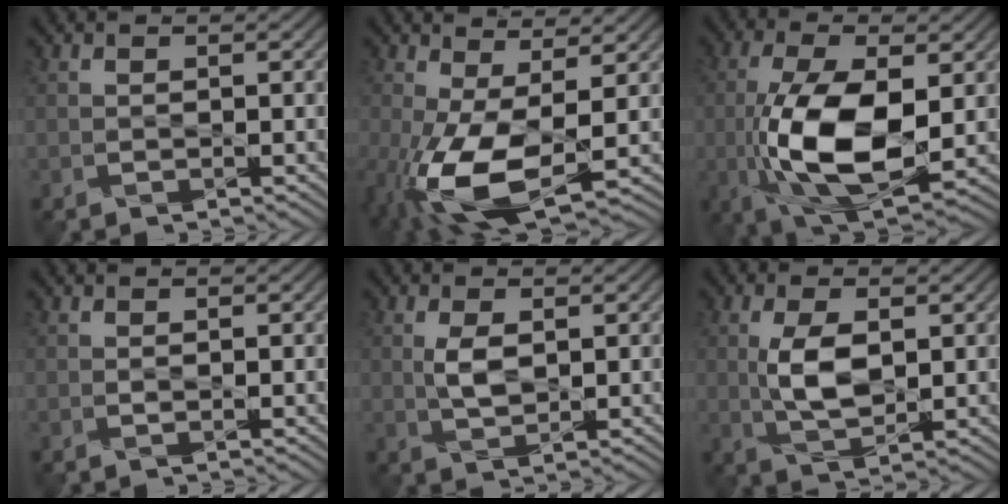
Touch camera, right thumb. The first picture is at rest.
{"total": 10.3, "force": [-2.5, 4.5, 8.9], "torque": [-0.212, -0.015, -0.045]}
{"total": 13.0, "force": [-1.8, 5.8, 11.5], "torque": [-0.249, -0.011, -0.026]}
{"total": 0.0}
{"total": 3.3, "force": [0.6, 1.5, 2.8], "torque": [-0.066, -0.003, 0.015]}
{"total": 5.8, "force": [0.7, 2.7, 5.1], "torque": [-0.115, -0.003, 0.018]}